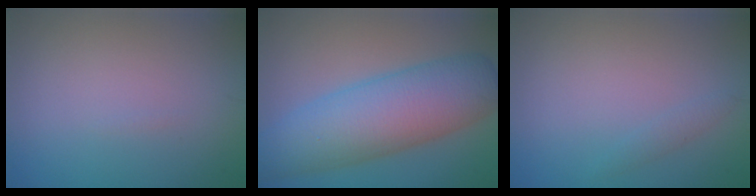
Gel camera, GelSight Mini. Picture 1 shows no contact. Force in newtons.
{"total": 9.3, "press": 9.3, "slide": 0.3}
{"total": 0.8, "press": 0.8, "slide": 0.1}